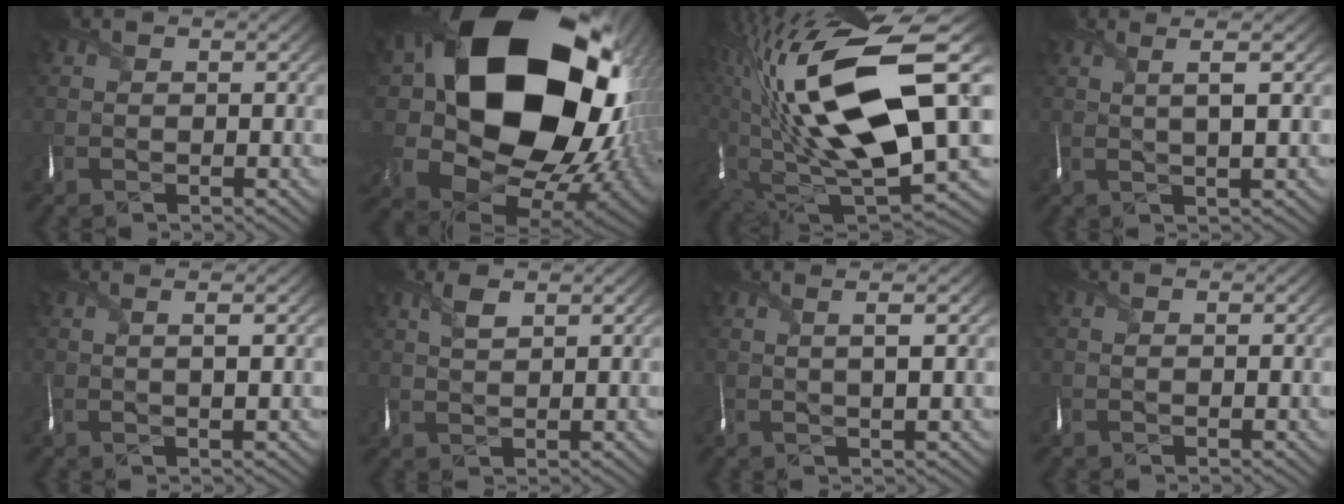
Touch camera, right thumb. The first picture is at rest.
{"total": 22.8, "force": [5.5, 17.6, 13.4], "torque": [-0.314, -0.055, 0.145]}
{"total": 21.4, "force": [5.3, 10.0, 18.2], "torque": [-0.381, -0.026, 0.100]}
{"total": 3.7, "force": [1.2, 0.3, 3.5], "torque": [-0.064, 0.011, 0.020]}
{"total": 2.2, "force": [0.6, 0.2, 2.1], "torque": [-0.031, 0.010, 0.005]}
{"total": 2.5, "force": [1.5, 1.0, 1.7], "torque": [-0.042, 0.002, 0.033]}
{"total": 2.9, "force": [0.8, 0.2, 2.8], "torque": [-0.044, 0.010, 0.012]}
{"total": 0.0}